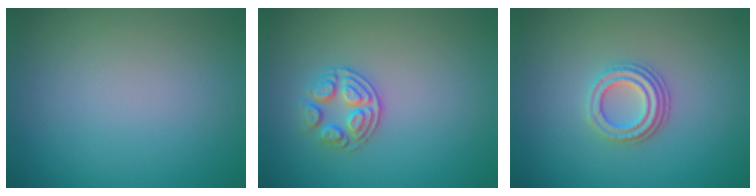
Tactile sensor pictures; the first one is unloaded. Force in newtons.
{"total": 2.7, "press": 2.4, "slide": 1.1}
{"total": 3.0, "press": 2.5, "slide": 1.7}